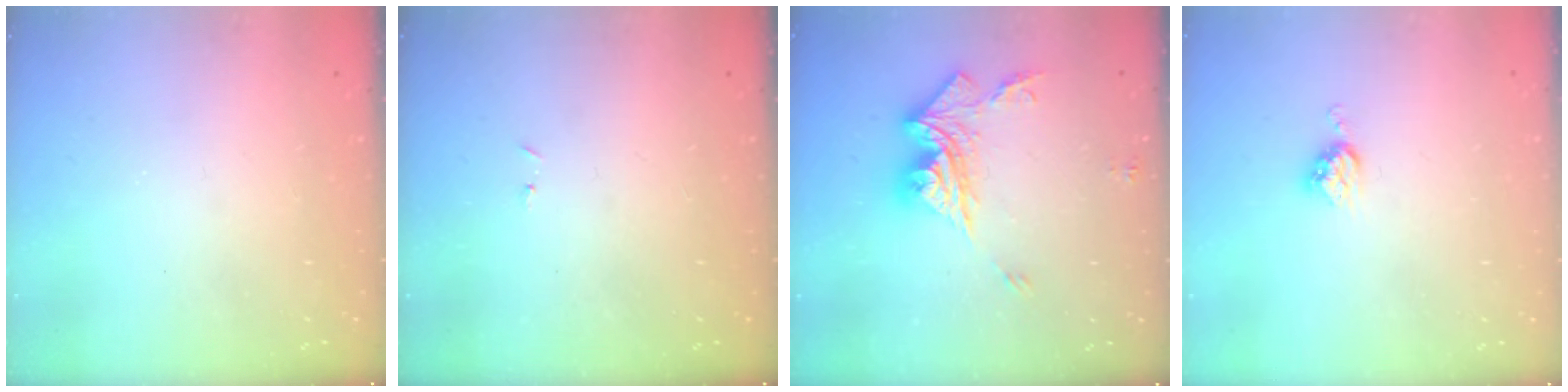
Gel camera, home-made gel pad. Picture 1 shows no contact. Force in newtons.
{"total": 2.9, "press": 2.9, "slide": 0.4}
{"total": 14.4, "press": 14.3, "slide": 1.7}
{"total": 5.1, "press": 5.1, "slide": 0.1}